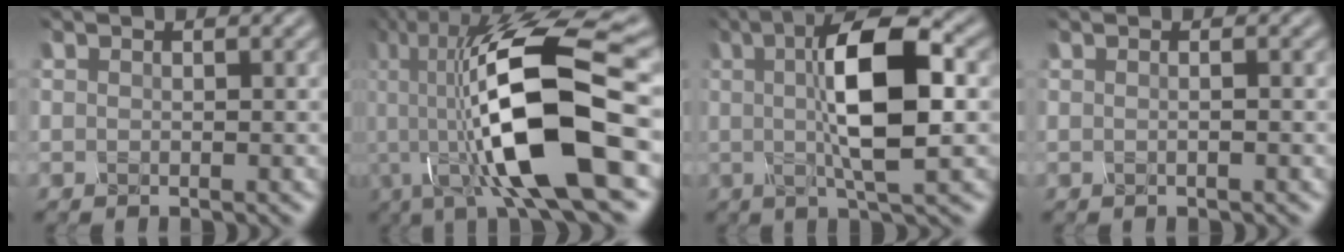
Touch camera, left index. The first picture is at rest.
{"total": 13.4, "force": [-2.8, 3.7, 12.5], "torque": [-0.228, 0.002, -0.067]}
{"total": 9.3, "force": [0.5, 2.6, 8.9], "torque": [-0.143, 0.007, 0.001]}
{"total": 1.6, "force": [0.3, 0.7, 1.4], "torque": [-0.007, 0.007, -0.022]}